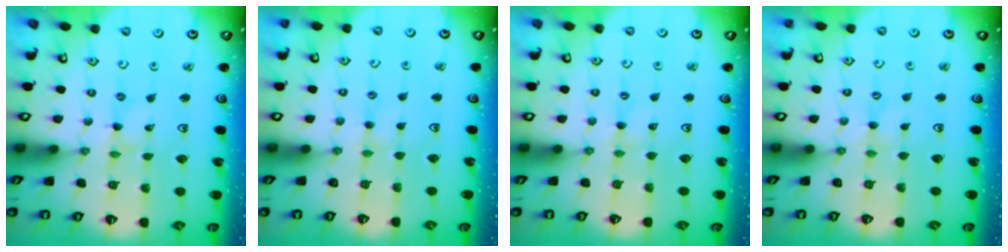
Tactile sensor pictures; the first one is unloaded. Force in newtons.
{"total": 2.2, "press": 2.2, "slide": 0.4}
{"total": 0.0}
{"total": 0.9, "press": 0.9, "slide": 0.1}